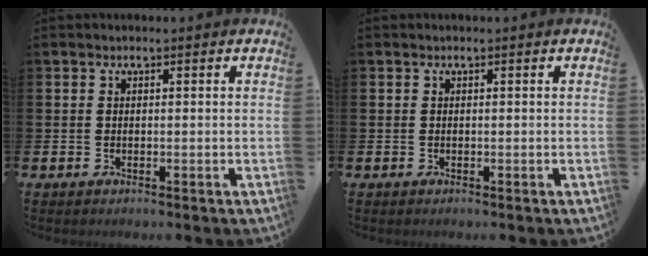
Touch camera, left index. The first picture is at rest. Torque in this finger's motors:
{"motor_torque": [0.00, 0.00, 0.00, 0.00]}